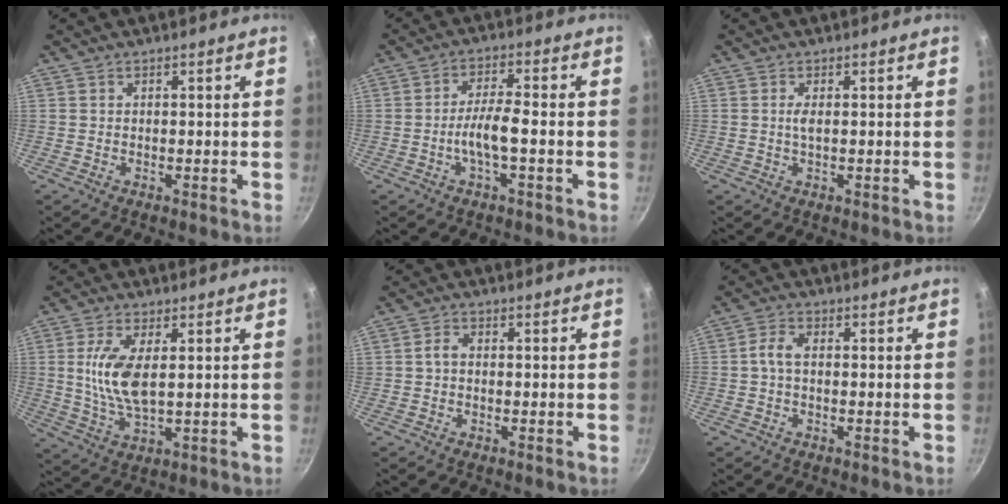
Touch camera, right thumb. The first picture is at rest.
{"total": 6.0, "force": [-1.7, 1.3, 5.6], "torque": [-0.110, 0.022, -0.035]}
{"total": 1.5, "force": [0.2, 0.4, 1.4], "torque": [-0.031, 0.000, 0.004]}
{"total": 9.3, "force": [1.5, 4.0, 8.3], "torque": [-0.169, -0.006, 0.033]}
{"total": 2.1, "force": [-0.1, 1.5, 1.5], "torque": [-0.025, 0.011, -0.003]}
{"total": 3.3, "force": [-0.1, 1.8, 2.7], "torque": [-0.062, 0.015, -0.009]}